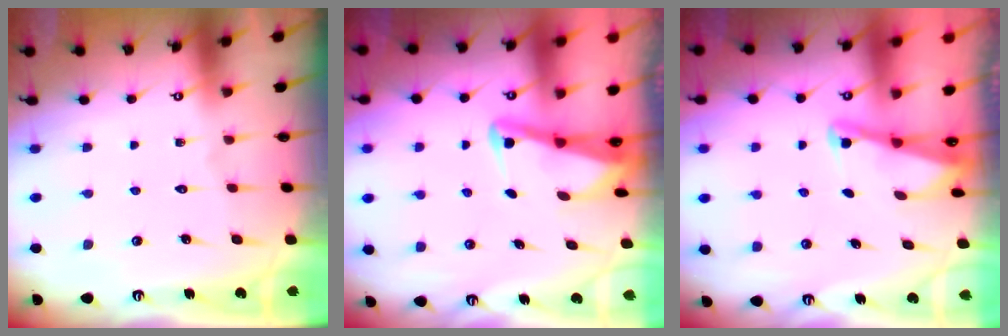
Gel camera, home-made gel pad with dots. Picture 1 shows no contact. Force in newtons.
{"total": 3.0, "press": 3.0, "slide": 0.3}
{"total": 2.0, "press": 2.0, "slide": 0.3}